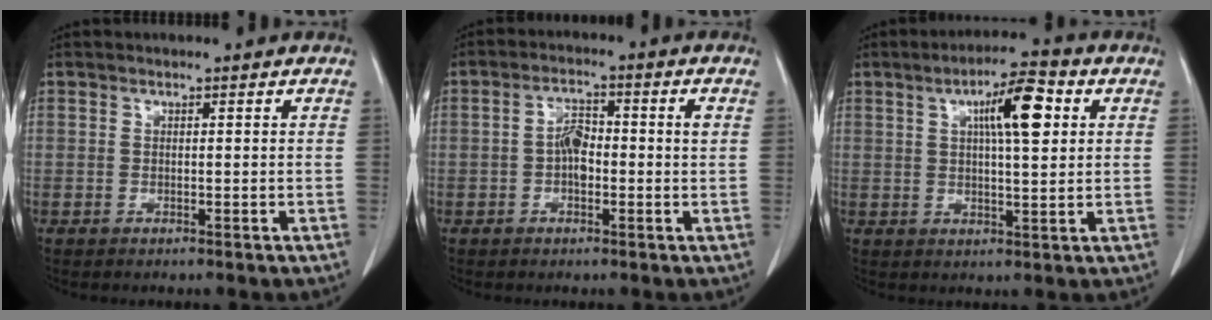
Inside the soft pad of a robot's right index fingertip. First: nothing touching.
{"total": 4.7, "force": [-0.3, 1.8, 4.3], "torque": [-0.086, 0.019, -0.008]}
{"total": 8.9, "force": [2.9, 1.7, 8.3], "torque": [-0.134, 0.015, 0.045]}